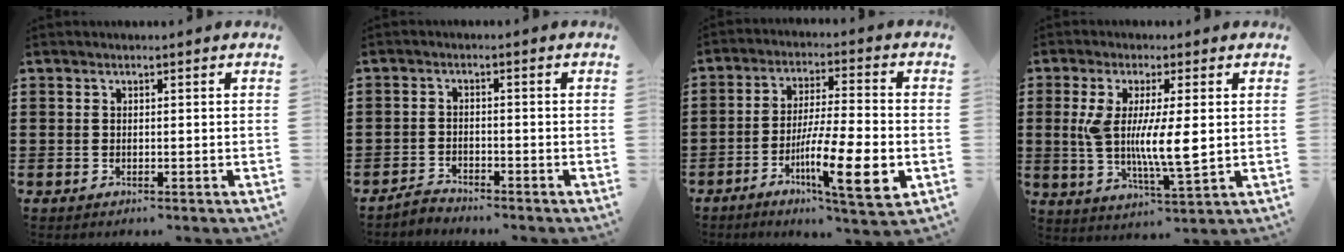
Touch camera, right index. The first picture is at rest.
{"total": 2.0, "force": [-2.0, 0.4, 0.1], "torque": [-0.009, 0.004, -0.042]}
{"total": 13.2, "force": [-4.8, 2.0, 12.2], "torque": [-0.223, -0.005, -0.084]}
{"total": 8.5, "force": [0.5, 1.9, 8.2], "torque": [-0.168, -0.005, 0.003]}